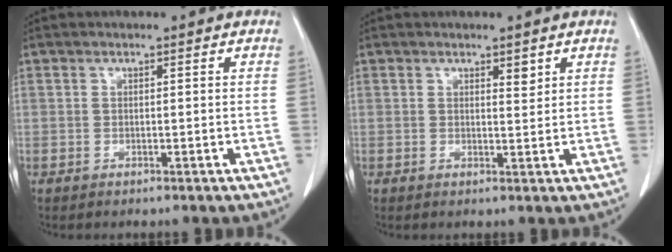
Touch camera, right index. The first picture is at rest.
{"total": 1.9, "force": [1.1, 0.8, 1.4], "torque": [-0.025, -0.002, 0.021]}